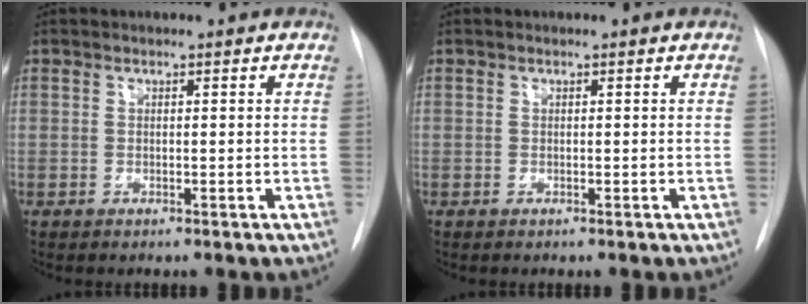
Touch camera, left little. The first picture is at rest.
{"total": 0.0}